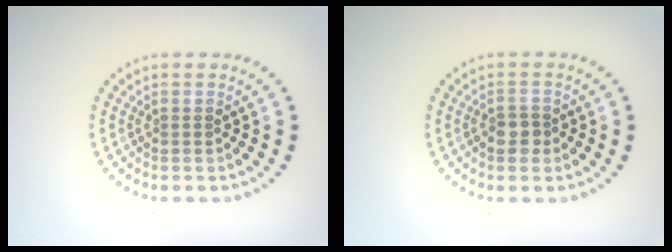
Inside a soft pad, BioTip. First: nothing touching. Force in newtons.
{"total": 1.8, "press": 1.7, "slide": 0.7}